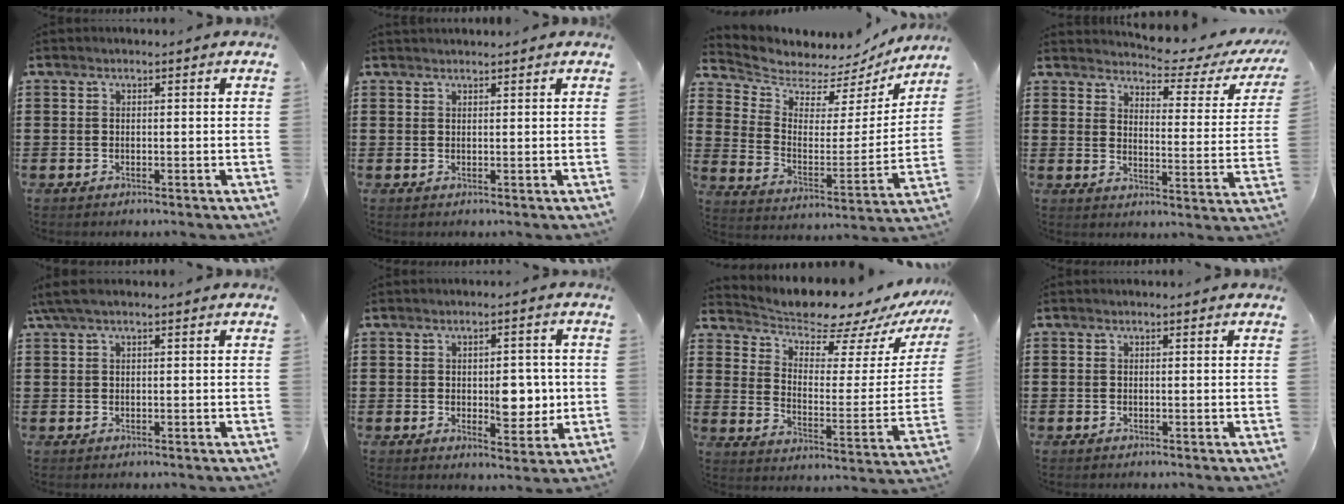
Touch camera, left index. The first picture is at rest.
{"total": 0.8, "force": [0.8, 0.0, 0.1], "torque": [-0.004, -0.002, 0.017]}
{"total": 5.0, "force": [4.6, 1.9, 0.2], "torque": [-0.041, -0.042, 0.076]}
{"total": 3.4, "force": [3.1, 0.4, 1.3], "torque": [-0.033, -0.033, 0.042]}
{"total": 1.7, "force": [0.5, 0.1, 1.6], "torque": [-0.038, -0.003, 0.007]}
{"total": 6.2, "force": [-0.2, 3.4, 5.2], "torque": [-0.066, -0.005, -0.010]}
{"total": 7.4, "force": [7.0, 1.5, 1.8], "torque": [-0.057, -0.061, 0.118]}
{"total": 0.0}